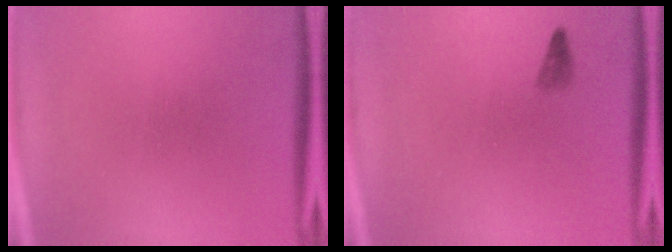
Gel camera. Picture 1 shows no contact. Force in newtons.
{"total": 0.9}